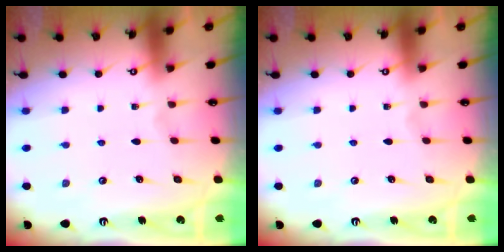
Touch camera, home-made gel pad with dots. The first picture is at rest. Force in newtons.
{"total": 0.0}